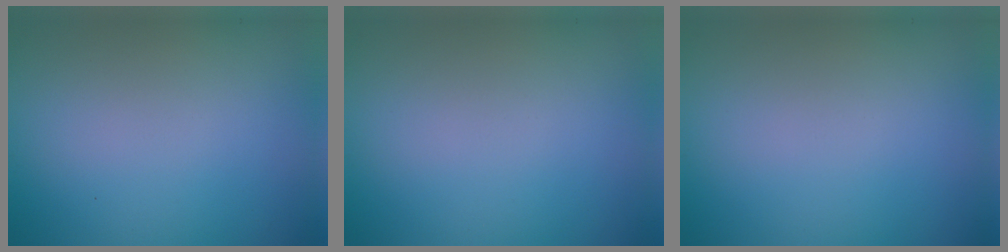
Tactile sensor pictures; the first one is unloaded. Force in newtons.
{"total": 0.0}
{"total": 0.0}